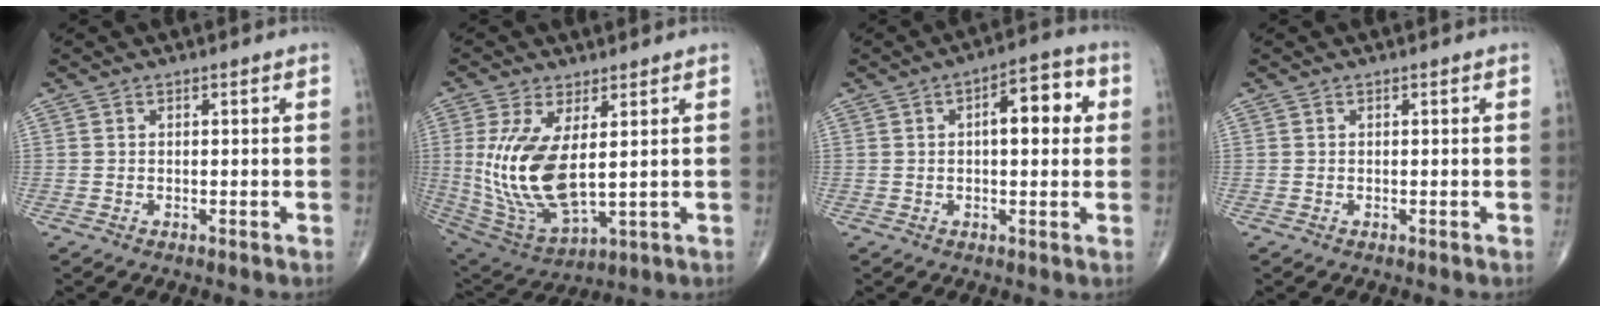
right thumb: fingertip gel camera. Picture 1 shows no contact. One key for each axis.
{"total": 15.6, "fx": 1.8, "fy": 6.8, "fz": 13.9, "tx": -0.291, "ty": -0.026, "tz": 0.056}
{"total": 8.8, "fx": 1.6, "fy": 3.8, "fz": 7.8, "tx": -0.082, "ty": 0.019, "tz": 0.014}
{"total": 0.0}